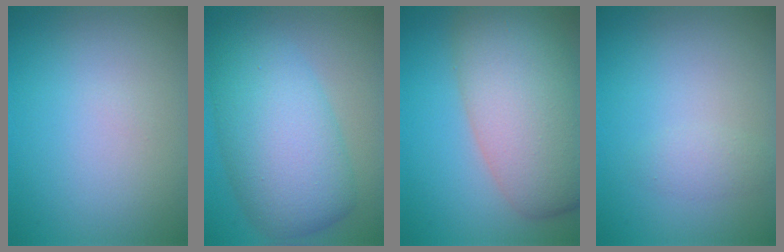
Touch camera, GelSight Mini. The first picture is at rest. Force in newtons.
{"total": 8.8, "press": 8.8, "slide": 0.2}
{"total": 10.8, "press": 10.8, "slide": 0.4}
{"total": 1.1, "press": 1.1, "slide": 0.0}